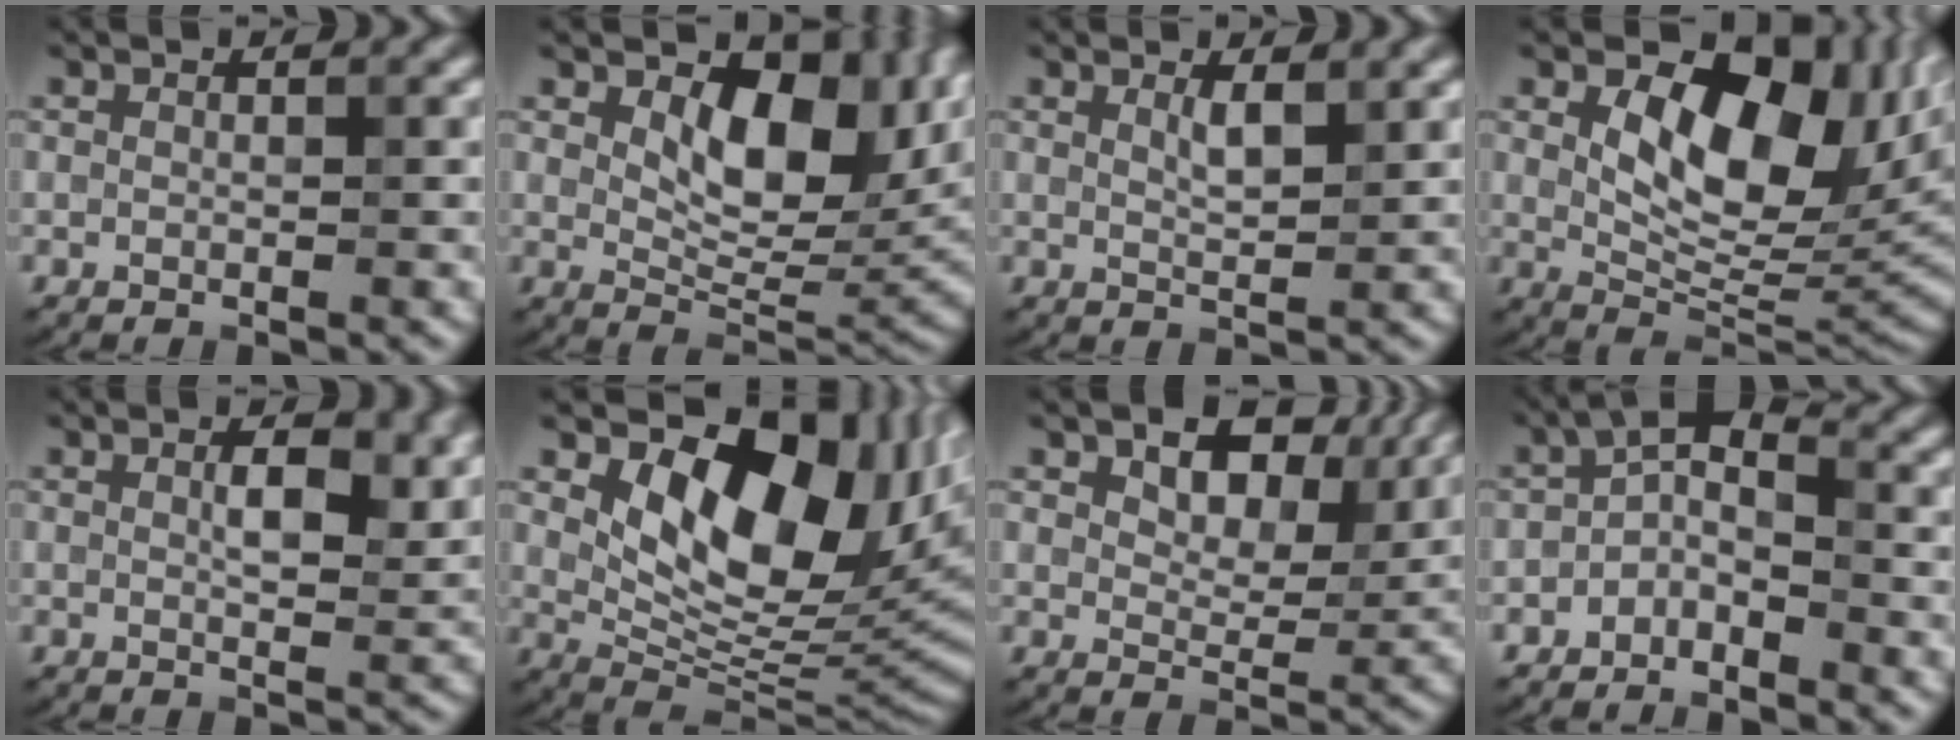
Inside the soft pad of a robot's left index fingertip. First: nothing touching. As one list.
[{"total": 10.5, "force": [2.9, 5.8, 8.3], "torque": [-0.115, -0.008, 0.050]}, {"total": 1.7, "force": [1.1, 0.4, 1.3], "torque": [-0.024, -0.004, 0.020]}, {"total": 11.7, "force": [3.3, 6.4, 9.2], "torque": [-0.133, -0.004, 0.057]}, {"total": 4.2, "force": [1.4, 1.7, 3.6], "torque": [-0.058, -0.001, 0.023]}, {"total": 12.9, "force": [4.2, 7.2, 9.9], "torque": [-0.132, -0.006, 0.077]}, {"total": 7.1, "force": [3.5, 4.1, 4.6], "torque": [-0.075, -0.007, 0.053]}, {"total": 2.8, "force": [-1.7, 1.3, 1.8], "torque": [-0.032, 0.014, -0.040]}]